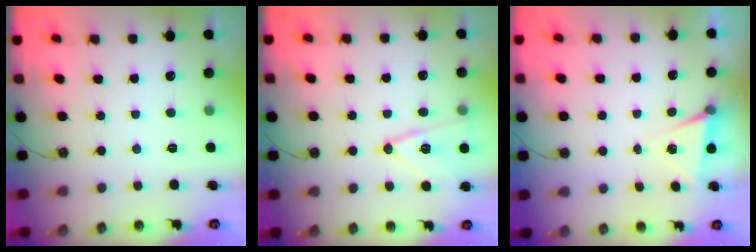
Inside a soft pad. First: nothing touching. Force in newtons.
{"total": 12.6, "press": 12.3, "slide": 2.4}
{"total": 5.2, "press": 2.7, "slide": 4.4}